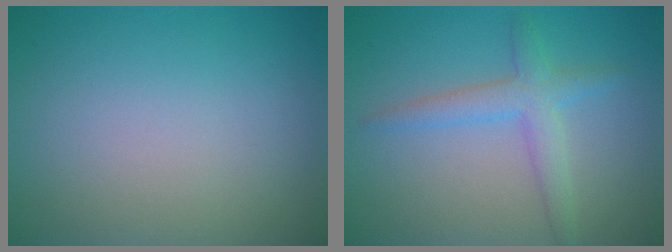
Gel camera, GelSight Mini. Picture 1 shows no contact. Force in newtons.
{"total": 2.9, "press": 2.9, "slide": 0.1}